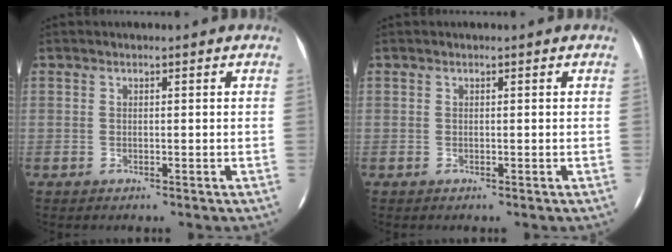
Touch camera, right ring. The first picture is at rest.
{"total": 0.0}